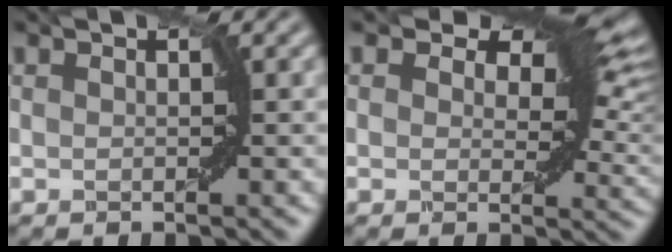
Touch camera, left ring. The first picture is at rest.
{"total": 9.9, "force": [5.4, 5.2, 6.4], "torque": [-0.076, 0.007, 0.075]}